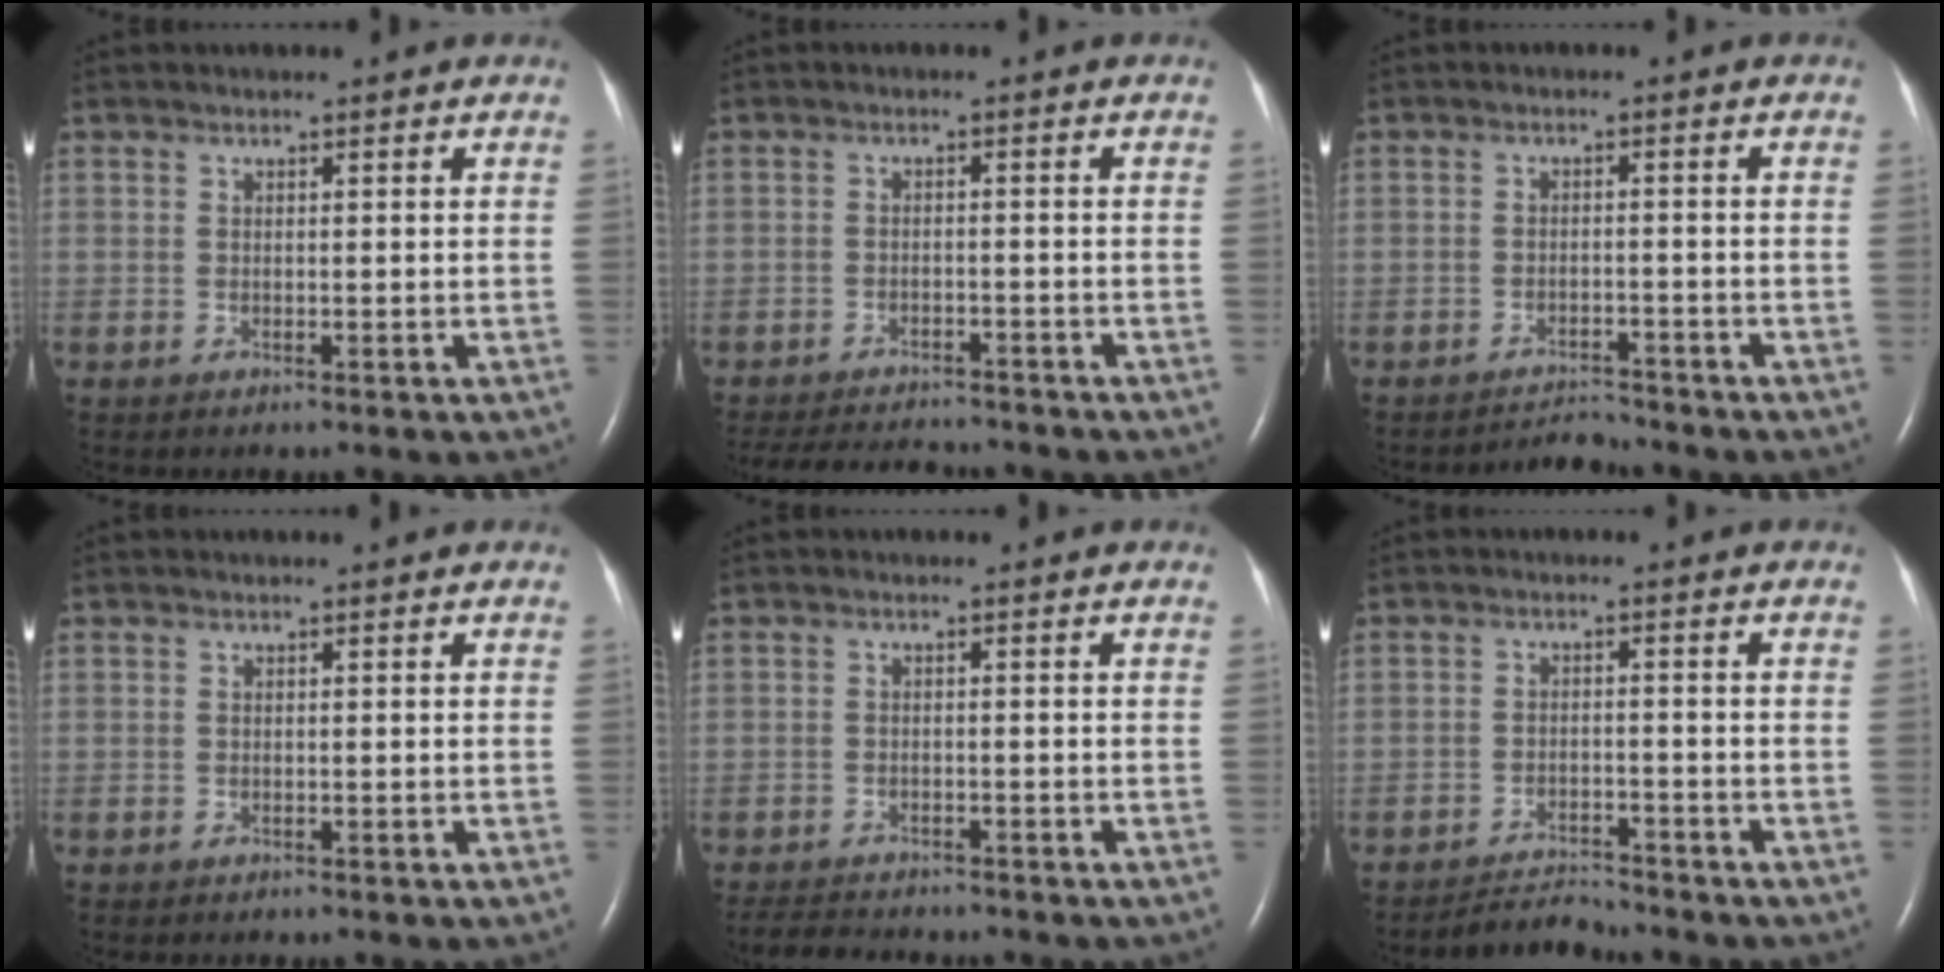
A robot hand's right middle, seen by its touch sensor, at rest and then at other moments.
{"total": 11.6, "force": [-10.6, 3.0, 3.7], "torque": [-0.078, -0.004, -0.145]}
{"total": 2.7, "force": [-2.6, -0.1, -0.7], "torque": [0.010, -0.011, -0.038]}
{"total": 0.0}
{"total": 6.2, "force": [-5.7, 1.6, 1.8], "torque": [-0.031, -0.010, -0.084]}
{"total": 3.6, "force": [-3.5, 0.0, -0.5], "torque": [0.002, -0.014, -0.058]}